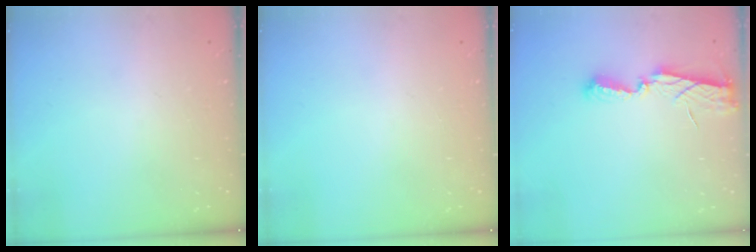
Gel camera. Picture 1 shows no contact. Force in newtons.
{"total": 0.0}
{"total": 6.2, "press": 6.2, "slide": 0.2}